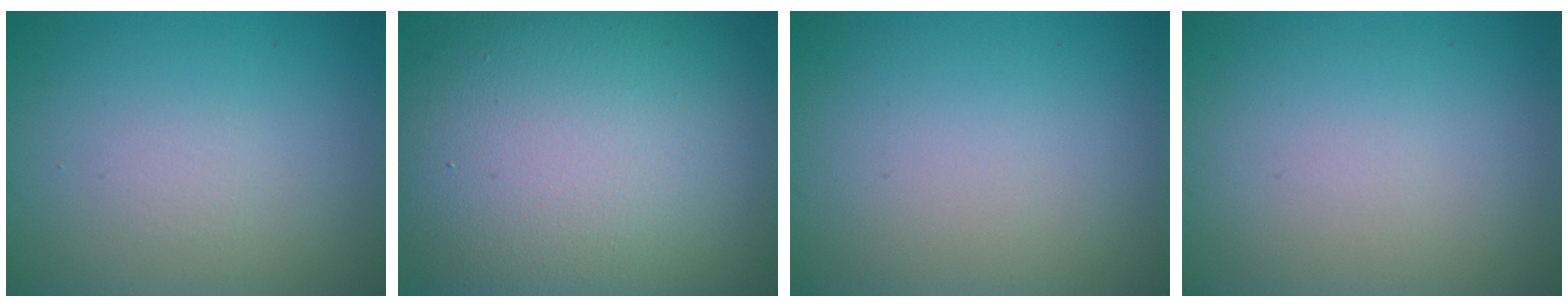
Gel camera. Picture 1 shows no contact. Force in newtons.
{"total": 16.8, "press": 16.7, "slide": 1.2}
{"total": 0.0}
{"total": 0.0}